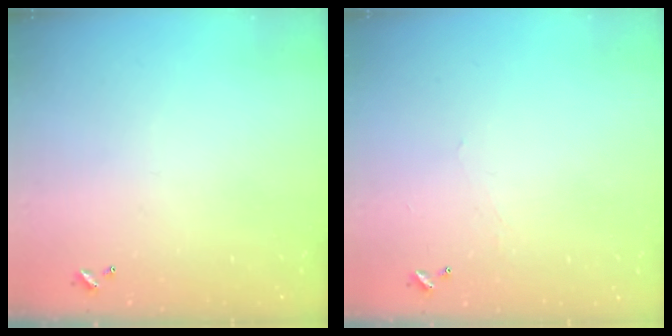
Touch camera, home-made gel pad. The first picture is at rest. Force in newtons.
{"total": 0.9, "press": 0.7, "slide": 0.4}